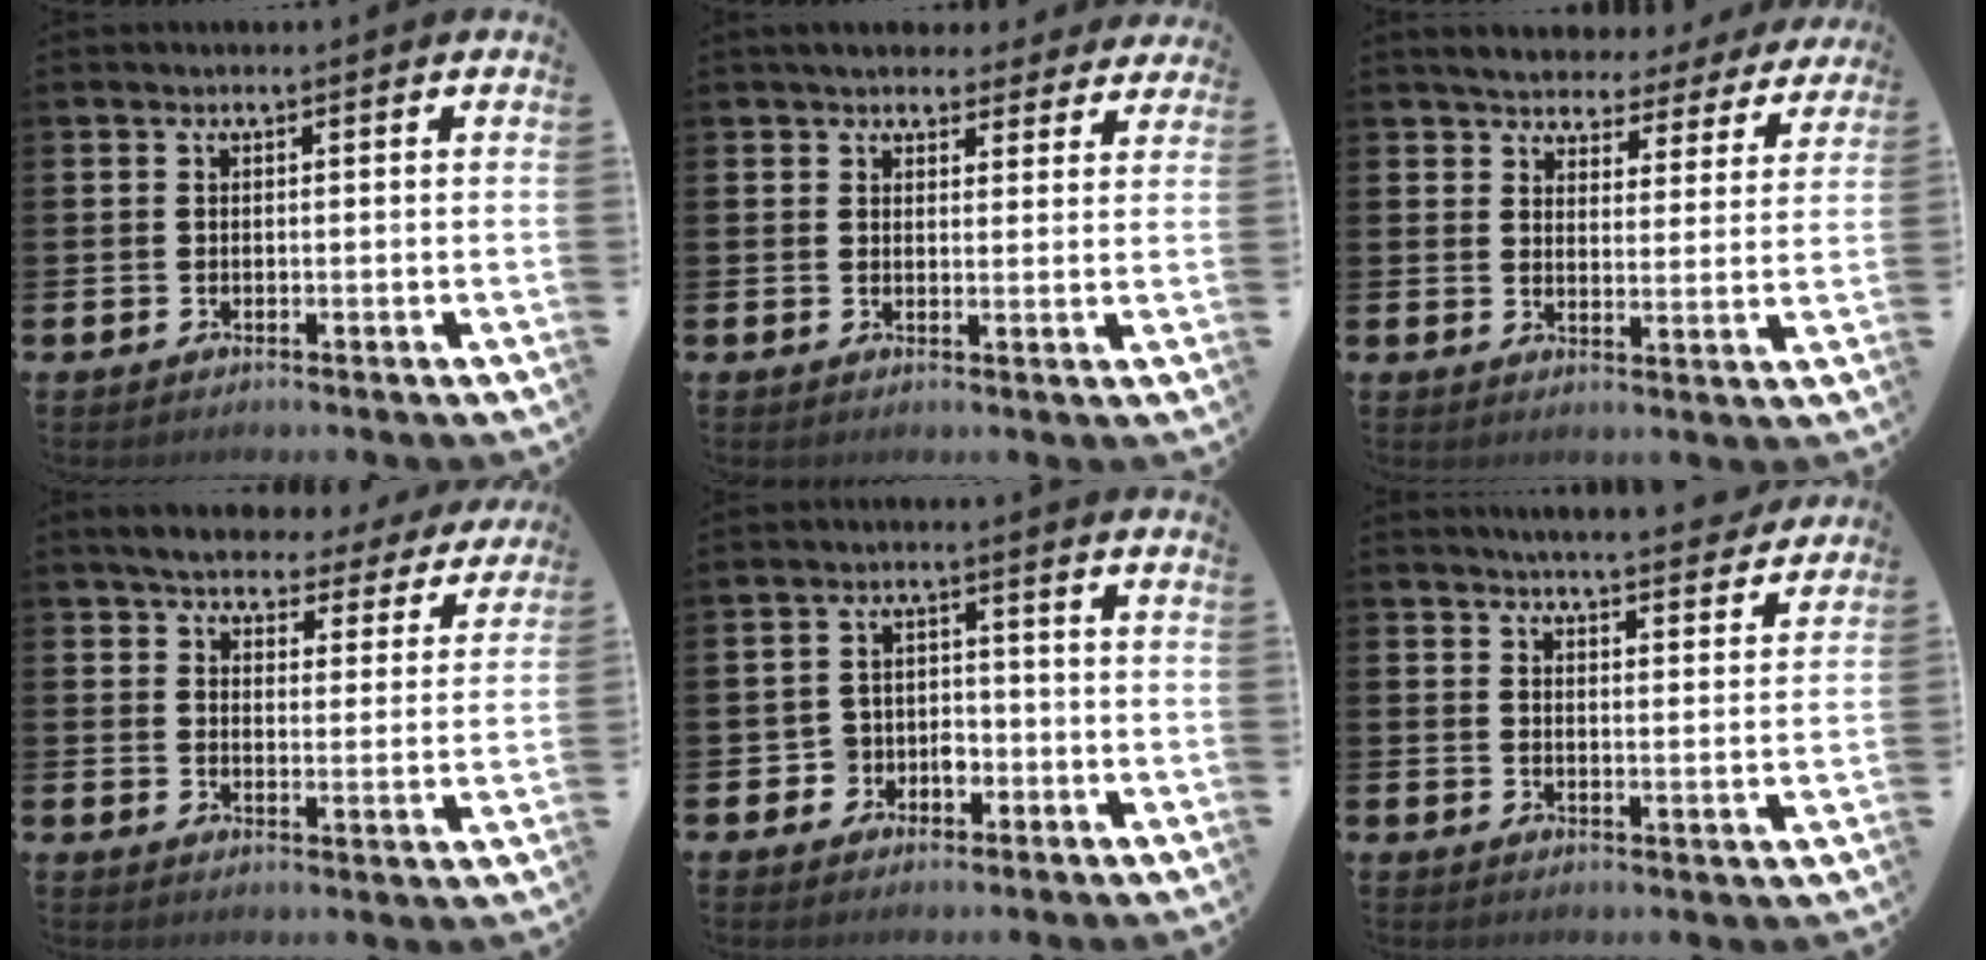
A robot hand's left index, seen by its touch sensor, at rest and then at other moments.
{"total": 4.3, "force": [4.0, 1.6, 0.3], "torque": [-0.009, -0.023, 0.070]}
{"total": 4.2, "force": [4.0, 1.1, 0.4], "torque": [-0.026, -0.032, 0.065]}
{"total": 4.5, "force": [4.4, 1.0, 0.7], "torque": [-0.032, -0.031, 0.070]}
{"total": 3.7, "force": [-1.5, 3.3, 0.5], "torque": [-0.022, 0.005, -0.035]}
{"total": 5.1, "force": [5.0, 0.1, 0.5], "torque": [-0.016, -0.039, 0.087]}